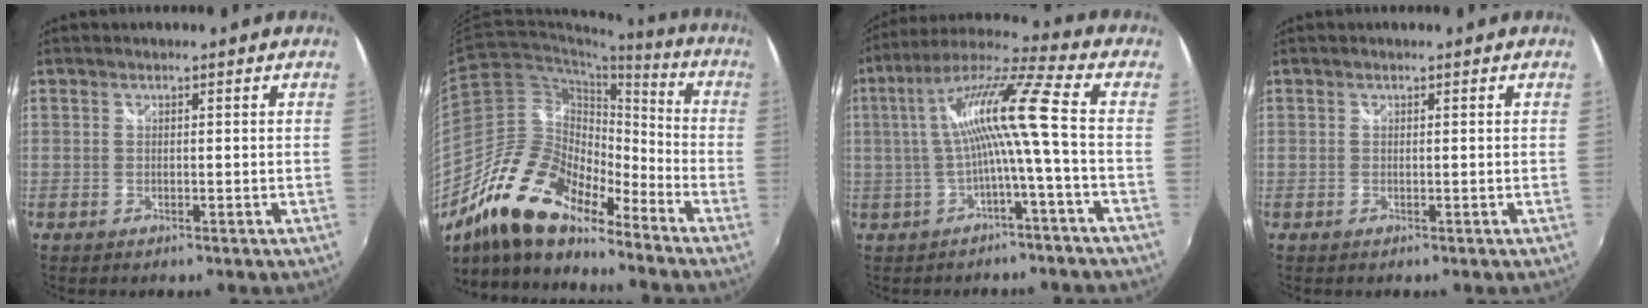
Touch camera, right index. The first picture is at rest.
{"total": 18.8, "force": [-14.1, 7.1, 10.2], "torque": [-0.196, -0.004, -0.268]}
{"total": 12.3, "force": [-0.9, -0.7, 12.2], "torque": [-0.232, 0.017, -0.012]}
{"total": 0.0}